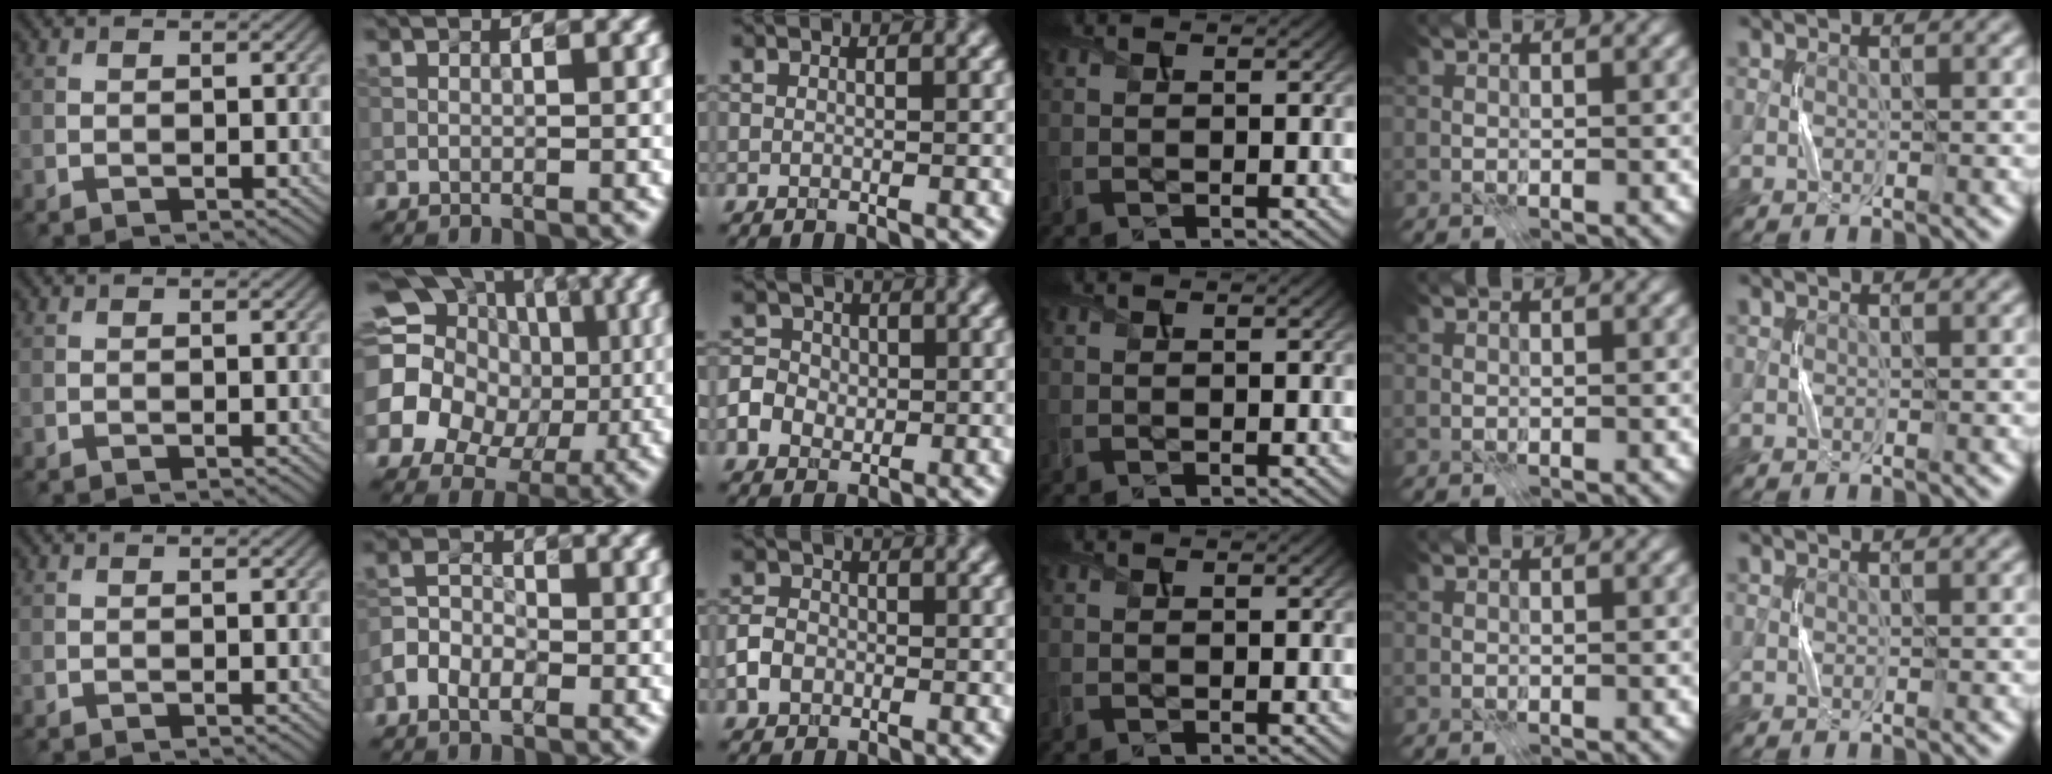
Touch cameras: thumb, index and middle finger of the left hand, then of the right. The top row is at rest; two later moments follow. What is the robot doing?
{"motion": "press", "object": "gel pad"}